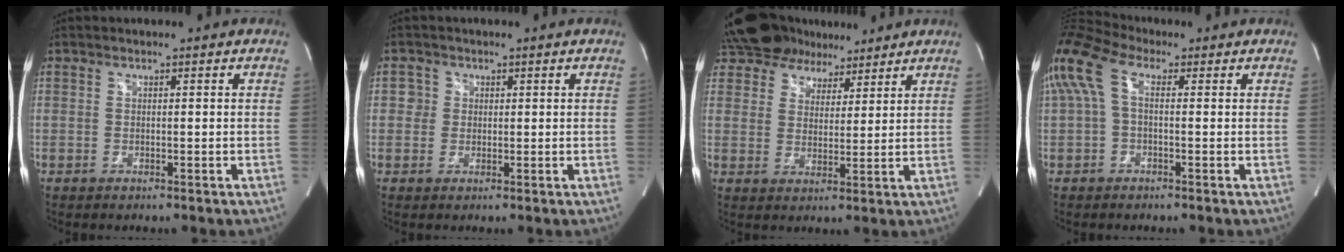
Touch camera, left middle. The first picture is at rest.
{"total": 2.0, "force": [0.4, 1.9, 0.2], "torque": [0.003, 0.005, 0.003]}
{"total": 10.6, "force": [9.2, 4.8, 1.8], "torque": [-0.031, 0.016, 0.151]}
{"total": 11.4, "force": [3.0, 5.9, 9.3], "torque": [-0.228, 0.048, 0.048]}